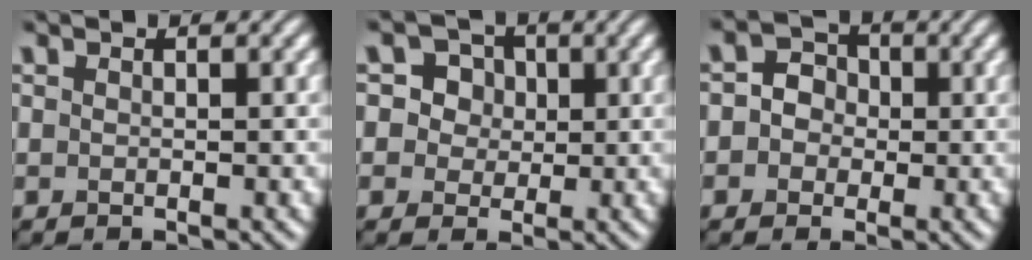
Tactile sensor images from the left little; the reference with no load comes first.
{"total": 4.2, "force": [1.6, 3.6, 1.4], "torque": [-0.016, 0.014, 0.015]}
{"total": 2.6, "force": [-0.2, 2.4, 1.0], "torque": [0.006, 0.005, -0.011]}